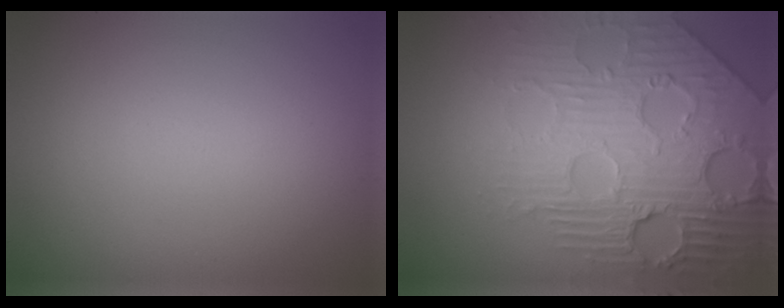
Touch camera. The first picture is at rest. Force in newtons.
{"total": 8.6, "press": 5.9, "slide": 6.2}